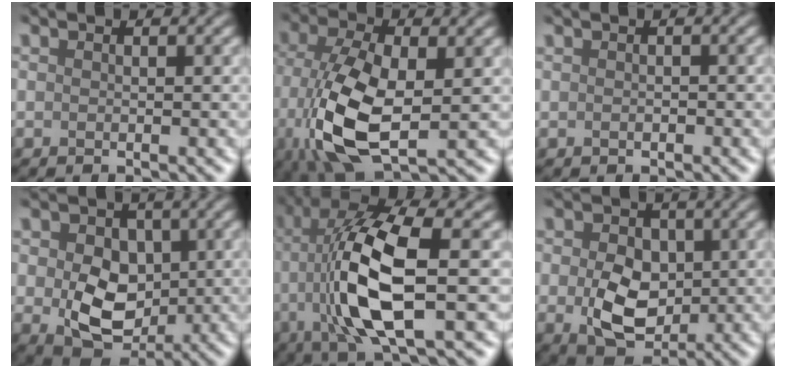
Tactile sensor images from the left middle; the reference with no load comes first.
{"total": 9.8, "force": [-1.9, 4.8, 8.3], "torque": [-0.202, -0.015, -0.037]}
{"total": 0.0}
{"total": 7.3, "force": [-0.3, 5.2, 5.0], "torque": [-0.090, -0.014, -0.001]}
{"total": 10.4, "force": [-0.5, 3.2, 9.8], "torque": [-0.216, 0.004, -0.009]}
{"total": 5.5, "force": [-0.5, 3.8, 4.0], "torque": [-0.079, -0.007, -0.010]}